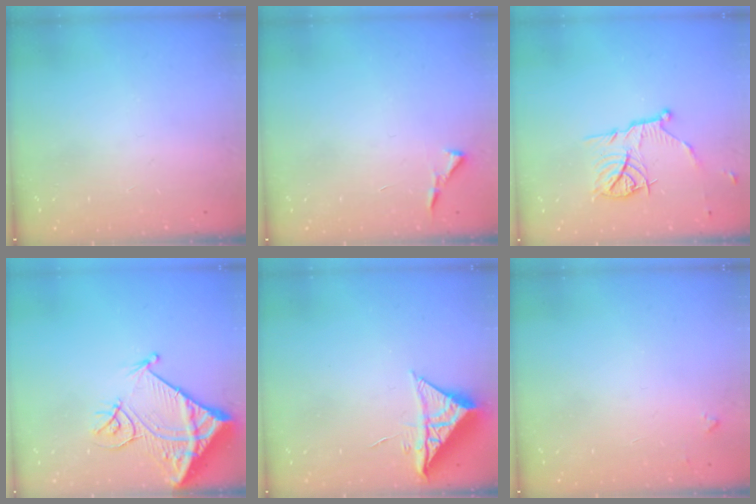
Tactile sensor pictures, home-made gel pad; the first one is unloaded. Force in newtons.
{"total": 3.5, "press": 3.4, "slide": 0.5}
{"total": 11.2, "press": 11.2, "slide": 0.8}
{"total": 16.0, "press": 15.9, "slide": 1.8}
{"total": 8.6, "press": 8.6, "slide": 0.2}
{"total": 3.8, "press": 3.7, "slide": 0.4}